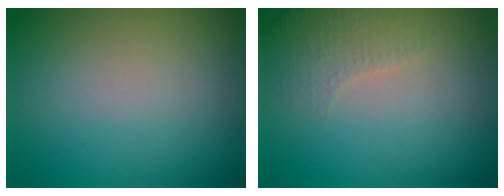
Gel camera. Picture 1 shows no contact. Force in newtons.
{"total": 2.3, "press": 2.2, "slide": 0.7}